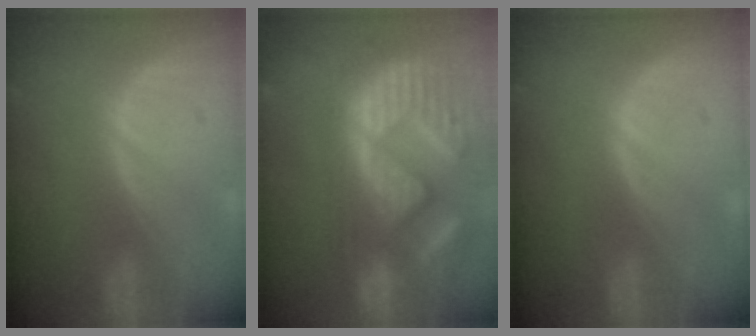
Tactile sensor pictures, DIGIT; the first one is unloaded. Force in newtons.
{"total": 14.9, "press": 12.4, "slide": 8.2}
{"total": 0.0}